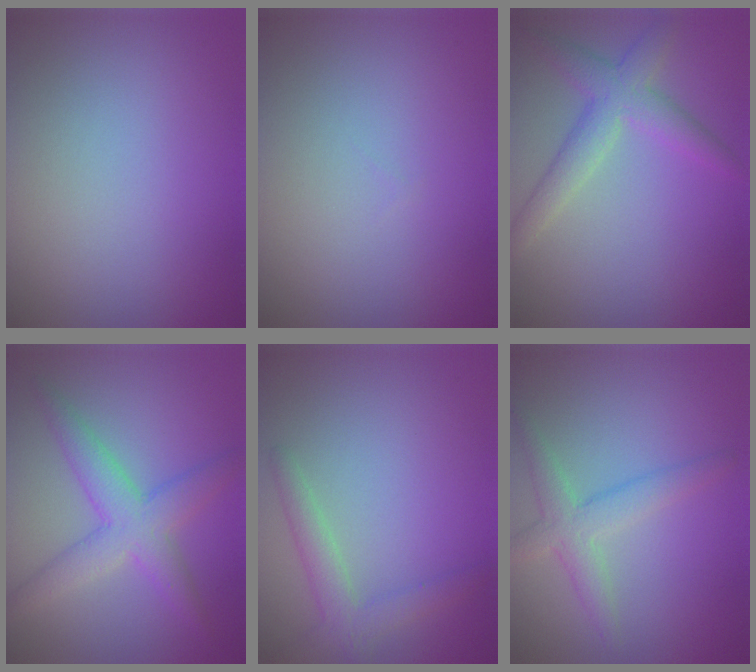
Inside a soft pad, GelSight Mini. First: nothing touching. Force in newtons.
{"total": 0.0}
{"total": 3.7, "press": 3.7, "slide": 0.1}
{"total": 4.4, "press": 4.4, "slide": 0.2}
{"total": 2.6, "press": 2.6, "slide": 0.0}
{"total": 3.1, "press": 3.1, "slide": 0.3}